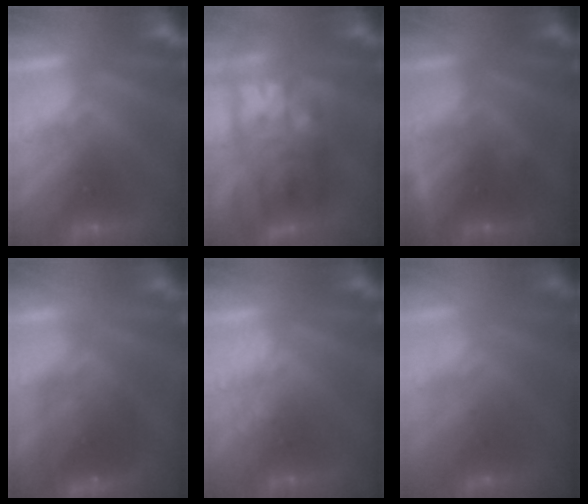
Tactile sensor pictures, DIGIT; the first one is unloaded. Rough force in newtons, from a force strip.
{"total": 9.4}
{"total": 2.7}
{"total": 5.8}
{"total": 2.3}
{"total": 3.7}